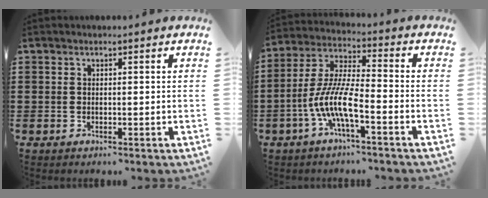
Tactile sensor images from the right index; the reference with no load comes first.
{"total": 9.2, "force": [-4.0, 2.0, 8.0], "torque": [-0.190, -0.012, -0.082]}